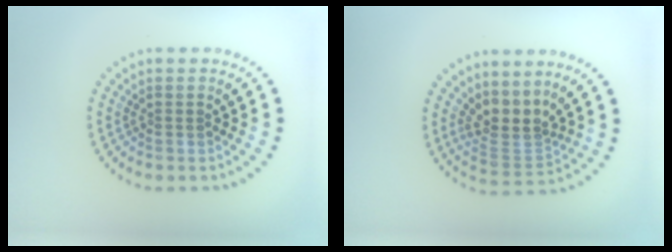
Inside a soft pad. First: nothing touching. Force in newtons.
{"total": 3.4, "press": 2.6, "slide": 2.3}